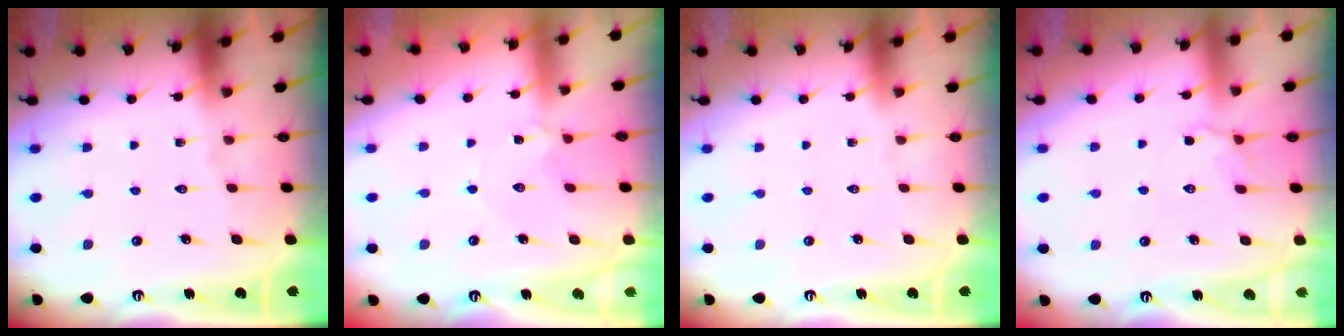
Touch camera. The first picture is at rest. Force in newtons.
{"total": 2.5, "press": 2.5, "slide": 0.4}
{"total": 0.0}
{"total": 5.0, "press": 4.7, "slide": 1.7}